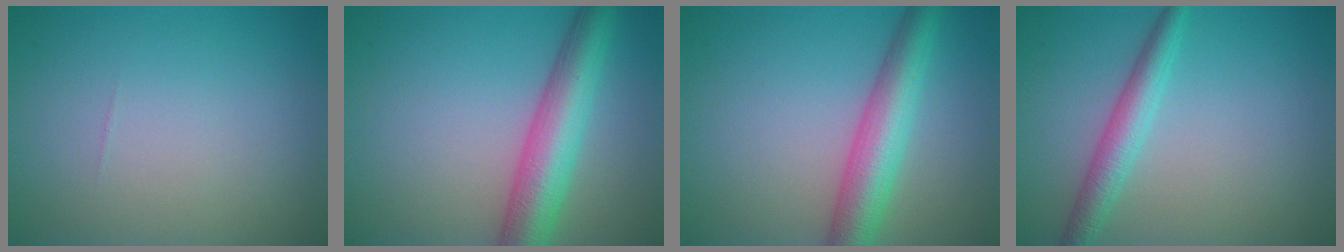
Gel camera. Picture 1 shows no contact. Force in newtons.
{"total": 6.5, "press": 6.5, "slide": 0.1}
{"total": 5.6, "press": 5.6, "slide": 0.1}
{"total": 3.1, "press": 3.1, "slide": 0.1}